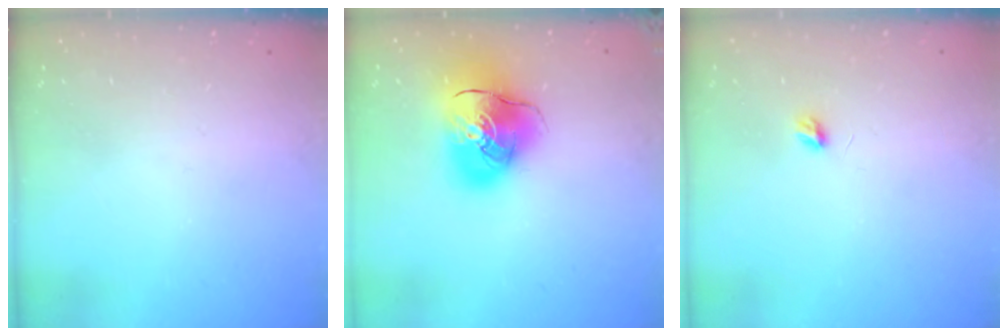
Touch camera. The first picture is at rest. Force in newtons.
{"total": 15.9, "press": 15.6, "slide": 2.7}
{"total": 3.7, "press": 3.7, "slide": 0.3}